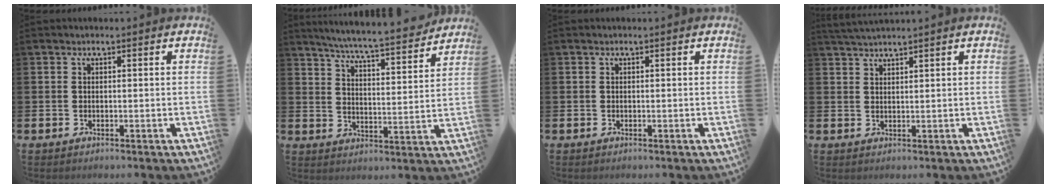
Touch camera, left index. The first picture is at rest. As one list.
[{"total": 6.8, "force": [6.5, -0.3, 1.9], "torque": [-0.056, -0.054, 0.110]}, {"total": 0.0}, {"total": 2.3, "force": [2.2, -0.1, 0.3], "torque": [-0.015, -0.004, 0.043]}]